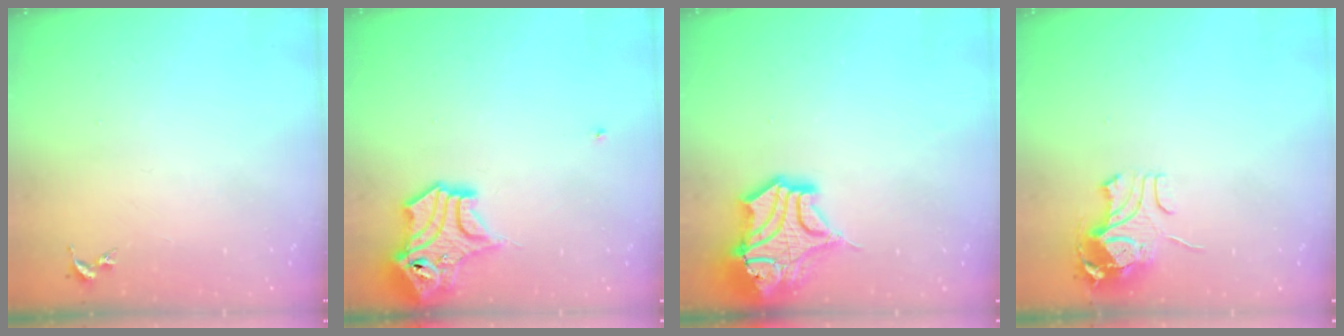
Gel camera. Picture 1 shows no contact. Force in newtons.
{"total": 14.1, "press": 14.0, "slide": 1.9}
{"total": 16.9, "press": 16.7, "slide": 2.3}
{"total": 10.8, "press": 10.8, "slide": 1.2}